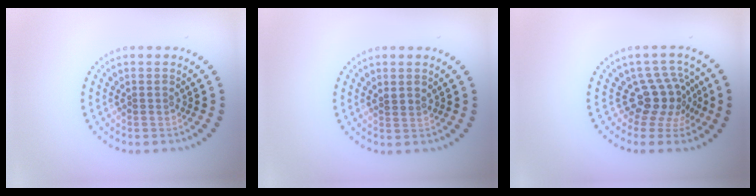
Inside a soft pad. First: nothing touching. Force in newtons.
{"total": 0.6, "press": 0.3, "slide": 0.5}
{"total": 3.7, "press": 2.7, "slide": 2.5}